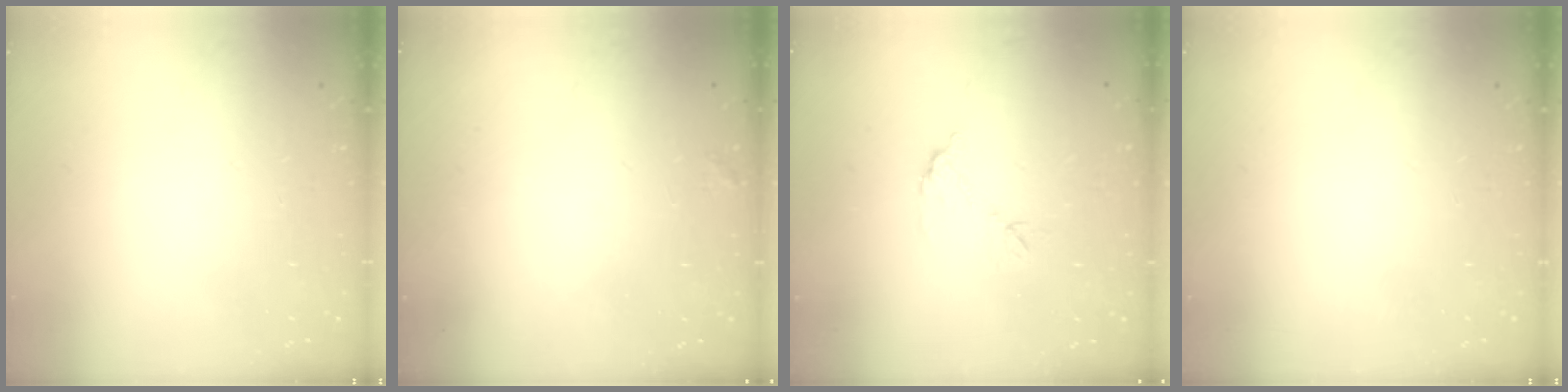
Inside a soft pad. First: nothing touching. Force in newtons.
{"total": 4.1, "press": 4.1, "slide": 0.1}
{"total": 6.5, "press": 6.4, "slide": 0.5}
{"total": 0.0}